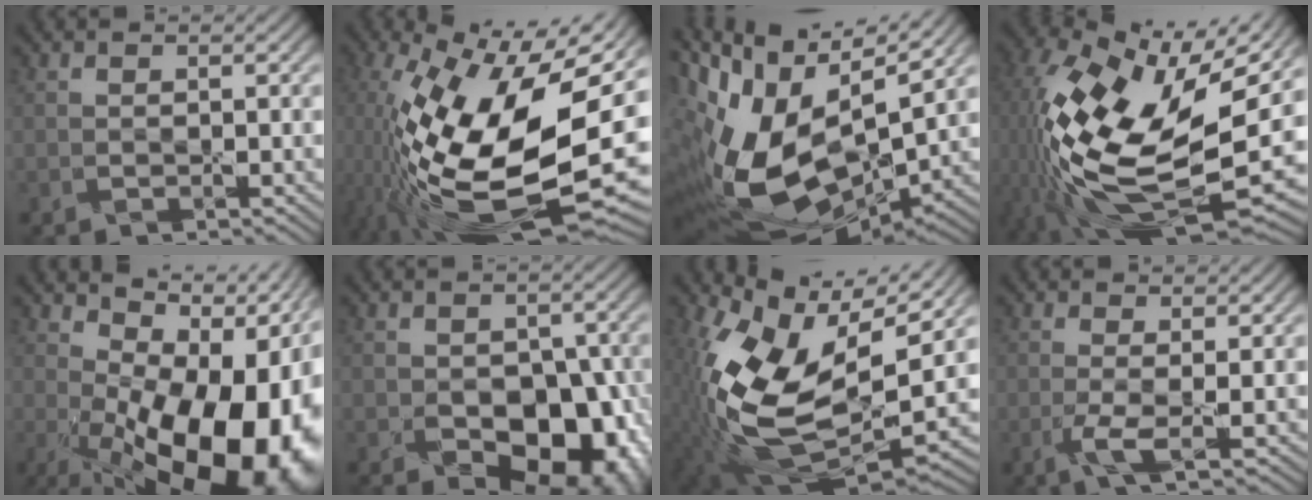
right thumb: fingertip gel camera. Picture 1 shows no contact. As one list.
[{"total": 20.3, "force": [-3.9, 8.4, 18.0], "torque": [-0.355, -0.027, -0.065]}, {"total": 19.3, "force": [0.4, 10.4, 16.3], "torque": [-0.340, -0.035, 0.021]}, {"total": 18.6, "force": [-1.7, 8.9, 16.2], "torque": [-0.360, -0.040, -0.012]}, {"total": 20.4, "force": [-2.4, 11.2, 16.9], "torque": [-0.214, -0.022, -0.011]}, {"total": 11.6, "force": [-3.9, 7.5, 7.9], "torque": [-0.111, -0.040, -0.035]}, {"total": 15.8, "force": [2.3, 8.9, 12.9], "torque": [-0.287, -0.029, 0.045]}, {"total": 2.6, "force": [-0.6, 0.3, 2.5], "torque": [-0.057, -0.001, -0.020]}]